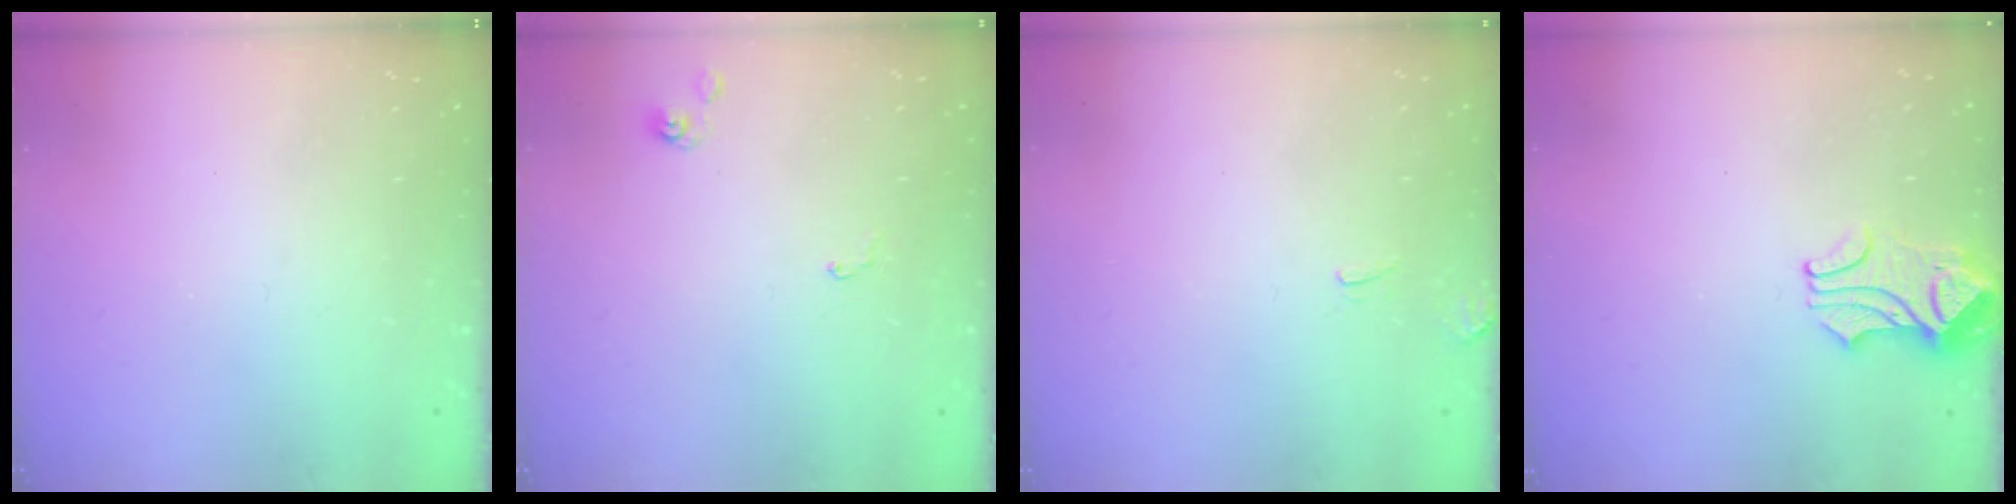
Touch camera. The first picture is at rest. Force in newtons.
{"total": 0.6, "press": 0.6, "slide": 0.1}
{"total": 1.5, "press": 1.4, "slide": 0.5}
{"total": 2.3, "press": 2.3, "slide": 0.6}